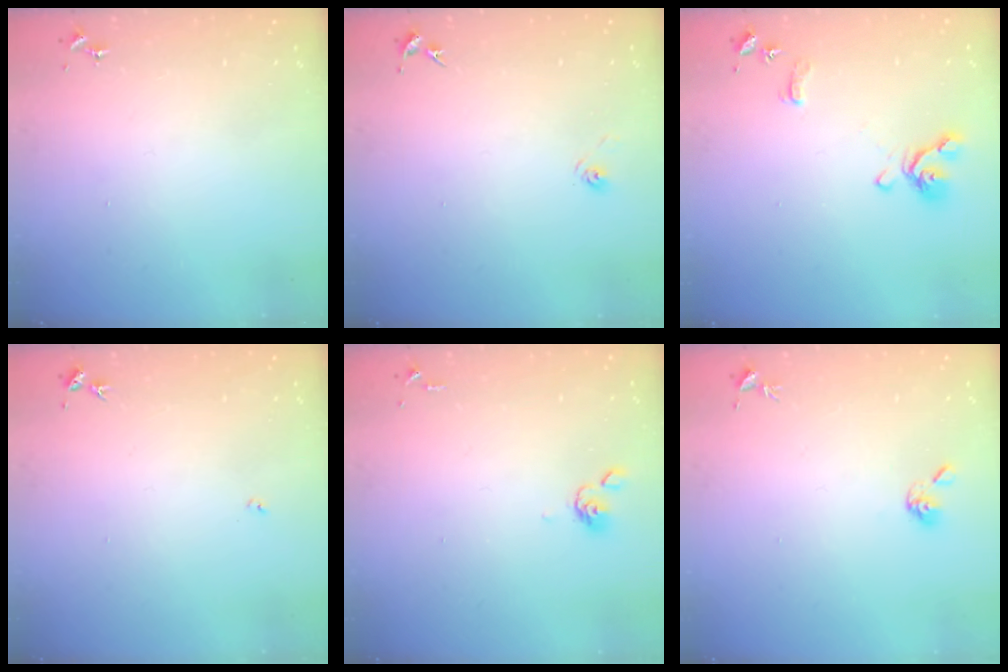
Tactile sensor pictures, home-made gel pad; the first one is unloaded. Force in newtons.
{"total": 3.2, "press": 2.7, "slide": 1.7}
{"total": 11.3, "press": 11.2, "slide": 1.3}
{"total": 3.0, "press": 3.0, "slide": 0.4}
{"total": 4.9, "press": 4.8, "slide": 0.9}
{"total": 5.2, "press": 5.1, "slide": 0.7}